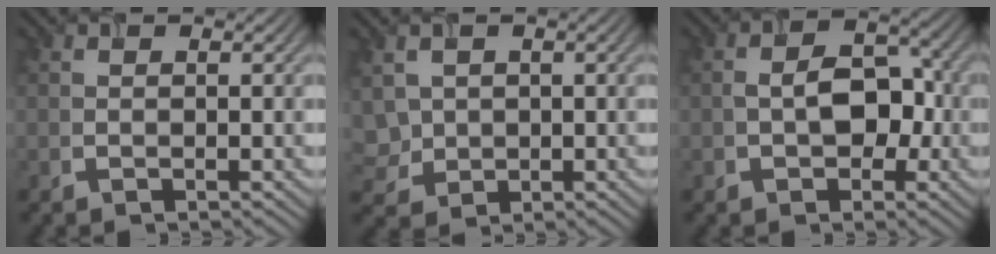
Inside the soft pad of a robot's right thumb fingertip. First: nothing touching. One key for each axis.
{"total": 3.5, "fx": 0.4, "fy": 3.2, "fz": 1.4, "tx": -0.049, "ty": -0.007, "tz": 0.011}
{"total": 5.6, "fx": -0.9, "fy": 3.8, "fz": 4.1, "tx": -0.054, "ty": -0.002, "tz": -0.016}